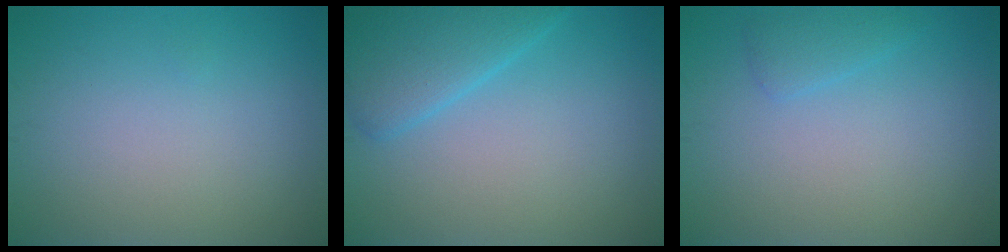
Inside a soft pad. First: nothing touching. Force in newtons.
{"total": 4.1, "press": 4.0, "slide": 0.2}
{"total": 1.4, "press": 1.4, "slide": 0.1}